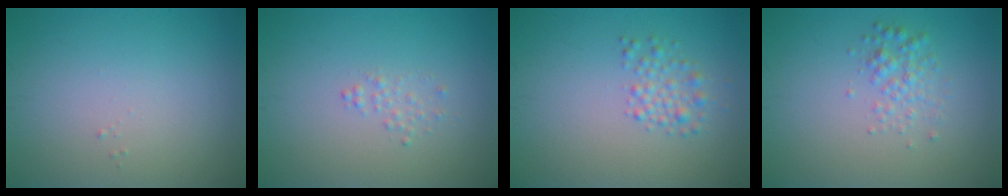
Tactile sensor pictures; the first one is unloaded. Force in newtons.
{"total": 0.9, "press": 0.9, "slide": 0.0}
{"total": 1.9, "press": 1.9, "slide": 0.0}
{"total": 1.9, "press": 1.9, "slide": 0.0}